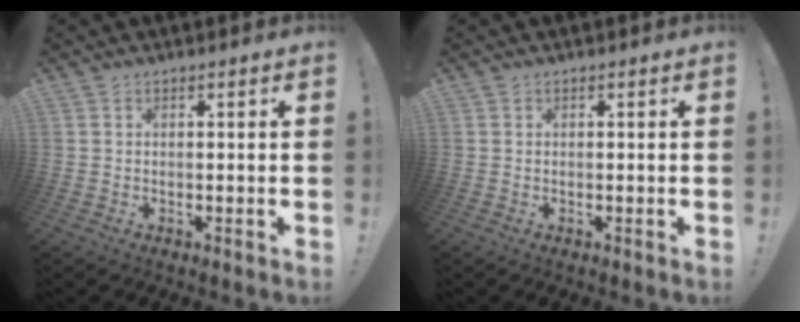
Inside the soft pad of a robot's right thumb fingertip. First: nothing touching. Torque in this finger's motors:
{"motor_torque": [0.10, 0.14, -0.08, 0.09, 0.08]}